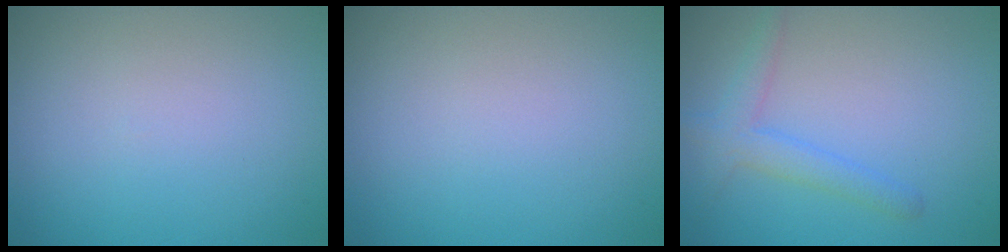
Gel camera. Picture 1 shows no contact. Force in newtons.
{"total": 0.0}
{"total": 2.5, "press": 2.5, "slide": 0.1}